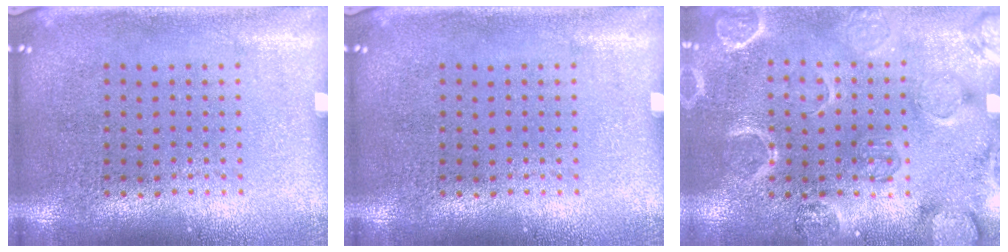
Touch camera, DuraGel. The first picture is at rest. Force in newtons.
{"total": 0.0}
{"total": 2.4, "press": 2.4, "slide": 0.4}